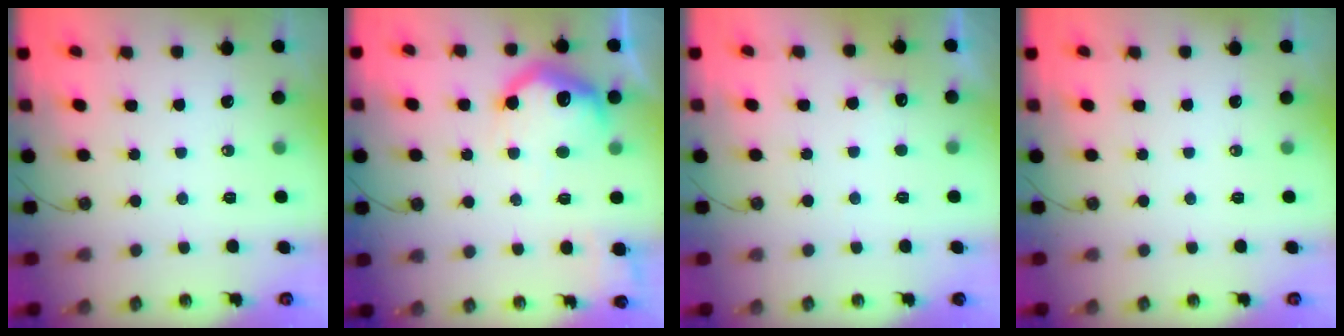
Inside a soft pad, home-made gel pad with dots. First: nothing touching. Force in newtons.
{"total": 17.5, "press": 17.4, "slide": 1.5}
{"total": 6.3, "press": 6.2, "slide": 1.1}
{"total": 0.0}